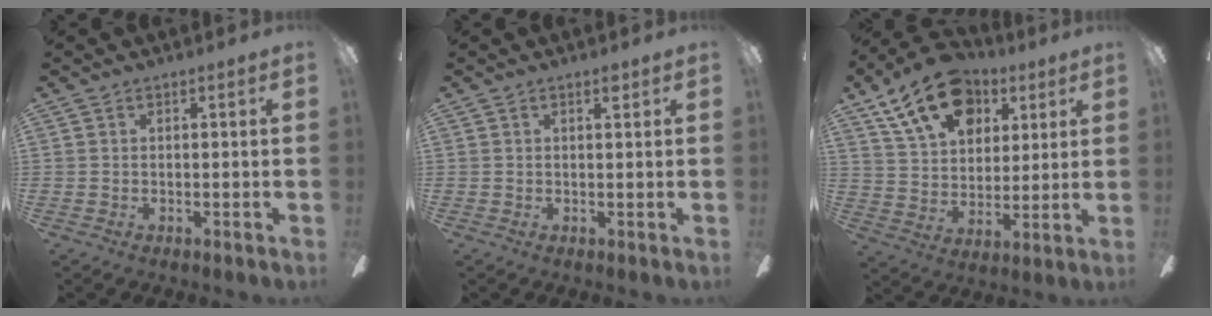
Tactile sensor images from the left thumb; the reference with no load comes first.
{"total": 1.4, "force": [1.0, 0.6, 0.7], "torque": [0.001, -0.006, 0.015]}
{"total": 18.4, "force": [10.3, 11.8, 9.6], "torque": [-0.160, -0.036, 0.187]}